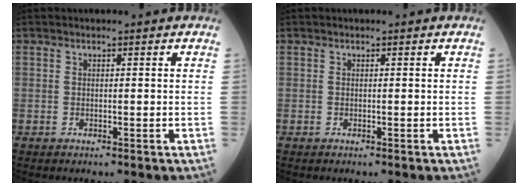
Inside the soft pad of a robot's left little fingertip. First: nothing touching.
{"total": 0.0}